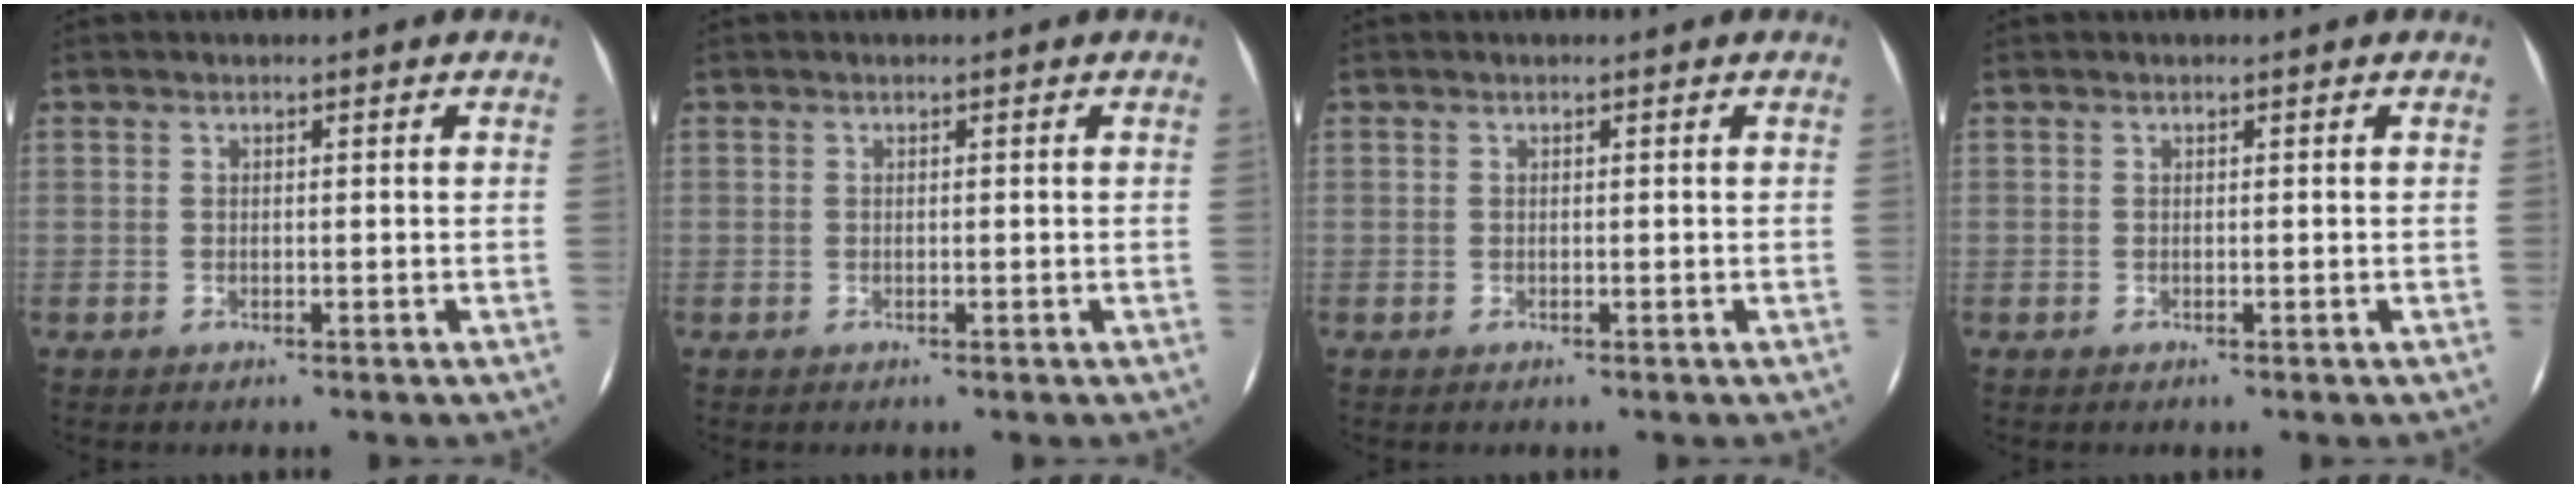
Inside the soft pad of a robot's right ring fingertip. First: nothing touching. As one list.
[{"total": 0.0}, {"total": 0.0}, {"total": 0.0}]